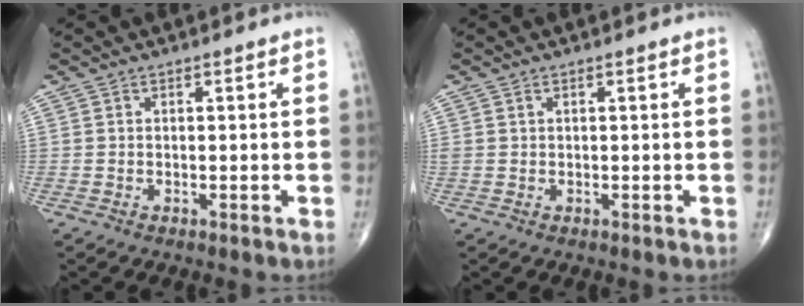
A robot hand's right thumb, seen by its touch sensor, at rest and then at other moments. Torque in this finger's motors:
{"motor_torque": [0.04, -0.13, 0.16, 0.22, 0.01]}